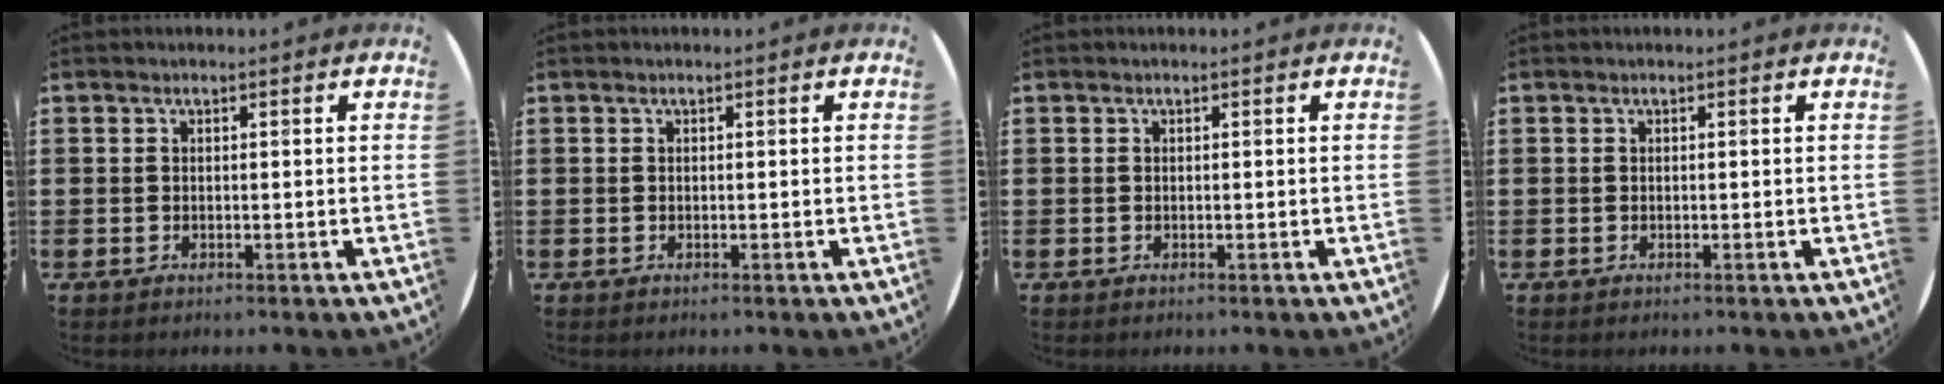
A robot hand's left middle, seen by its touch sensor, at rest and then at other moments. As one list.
[{"total": 0.0}, {"total": 0.0}, {"total": 0.0}]